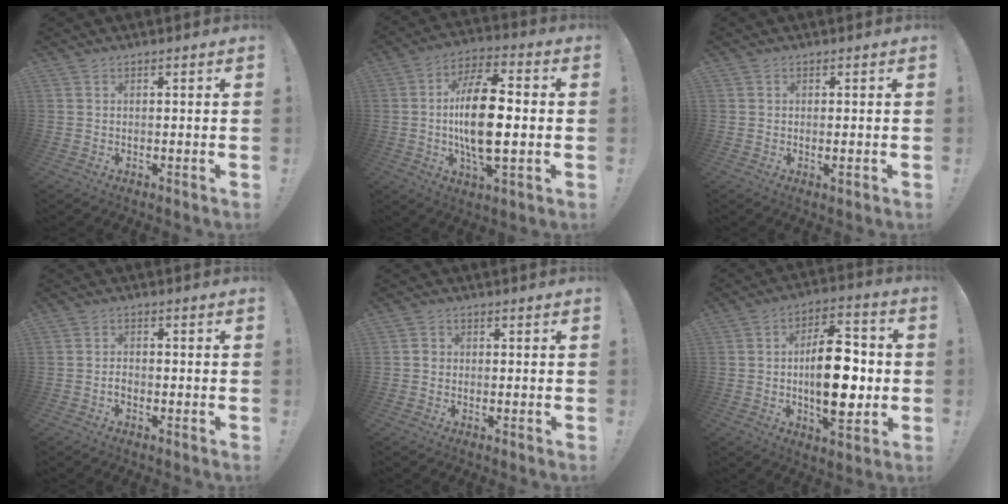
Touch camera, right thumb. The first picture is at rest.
{"total": 17.4, "force": [-0.9, 7.3, 15.7], "torque": [-0.290, -0.001, -0.024]}
{"total": 1.3, "force": [0.1, 0.2, 1.3], "torque": [-0.016, -0.004, 0.000]}
{"total": 2.0, "force": [-1.2, 0.9, 1.3], "torque": [-0.022, 0.006, -0.021]}
{"total": 1.9, "force": [-0.3, 1.6, 0.9], "torque": [-0.007, 0.004, -0.008]}
{"total": 18.9, "force": [-1.1, 9.0, 16.6], "torque": [-0.260, 0.004, -0.020]}